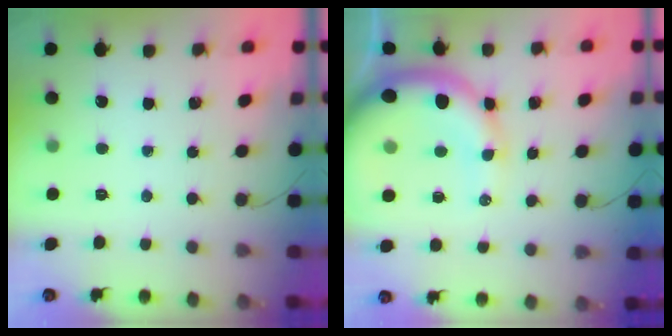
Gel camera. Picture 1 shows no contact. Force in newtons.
{"total": 14.5, "press": 14.3, "slide": 2.0}